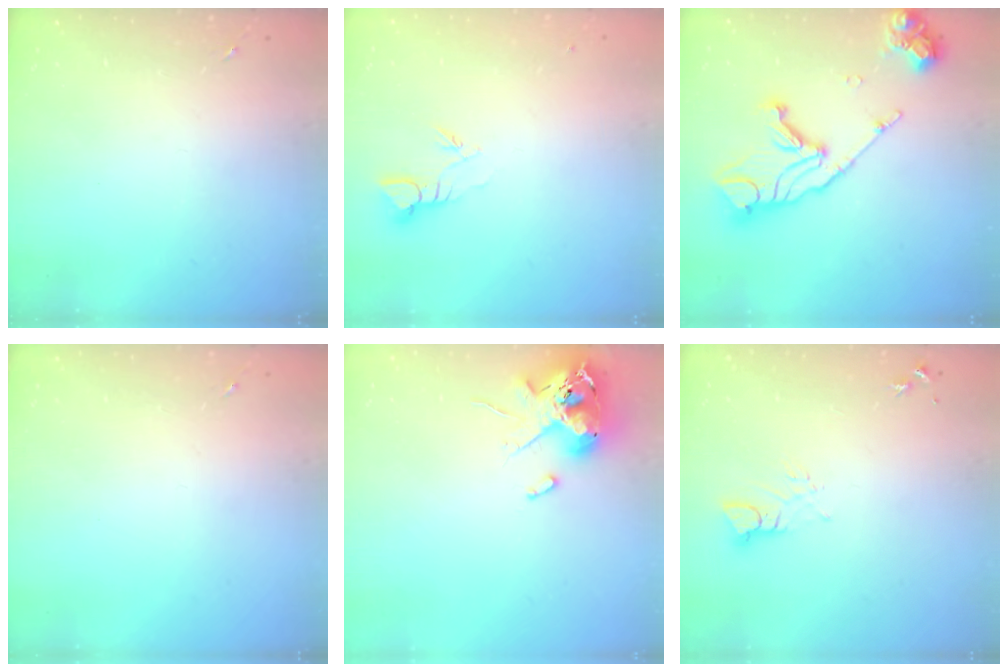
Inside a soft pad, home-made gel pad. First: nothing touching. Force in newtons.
{"total": 3.8, "press": 3.8, "slide": 0.3}
{"total": 19.5, "press": 19.4, "slide": 2.1}
{"total": 0.0}
{"total": 12.5, "press": 12.3, "slide": 2.0}
{"total": 3.4, "press": 3.4, "slide": 0.3}